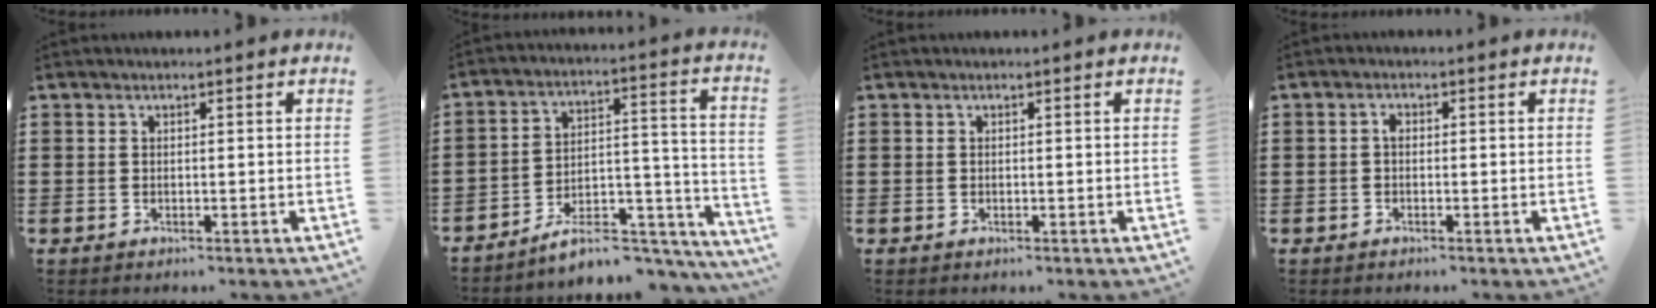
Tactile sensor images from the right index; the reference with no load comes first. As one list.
[{"total": 7.7, "force": [-6.4, 2.7, 3.3], "torque": [-0.044, 0.021, -0.117]}, {"total": 0.0}, {"total": 1.1, "force": [-0.3, 0.7, 0.8], "torque": [-0.019, 0.004, -0.007]}]